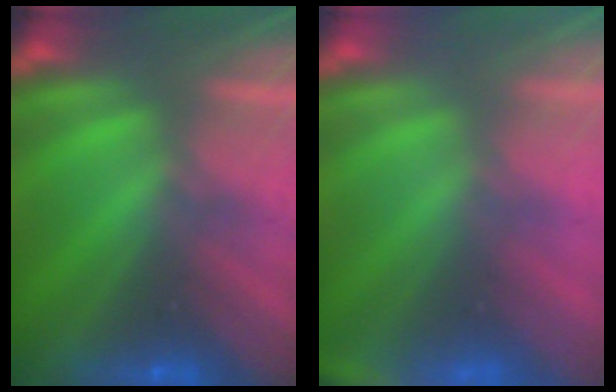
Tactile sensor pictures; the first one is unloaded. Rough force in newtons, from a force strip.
{"total": 2.3}